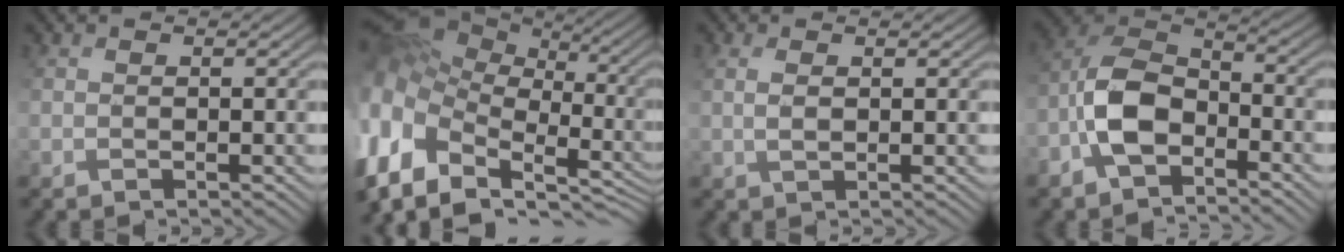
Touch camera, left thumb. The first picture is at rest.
{"total": 17.5, "force": [-6.2, 12.8, 10.2], "torque": [-0.280, -0.009, -0.075]}
{"total": 1.8, "force": [0.5, 0.6, 1.7], "torque": [-0.040, 0.002, 0.011]}
{"total": 8.4, "force": [-3.9, 4.4, 6.0], "torque": [-0.125, 0.013, -0.096]}